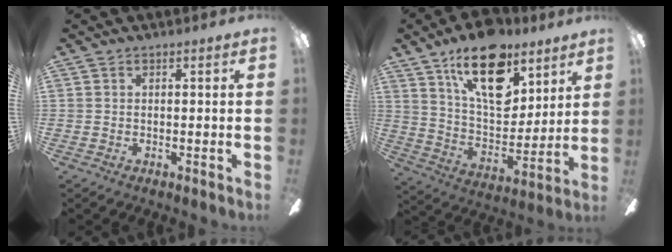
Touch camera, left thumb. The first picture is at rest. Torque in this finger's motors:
{"motor_torque": [0.79, 0.77, 1.85, -0.92, 0.15]}